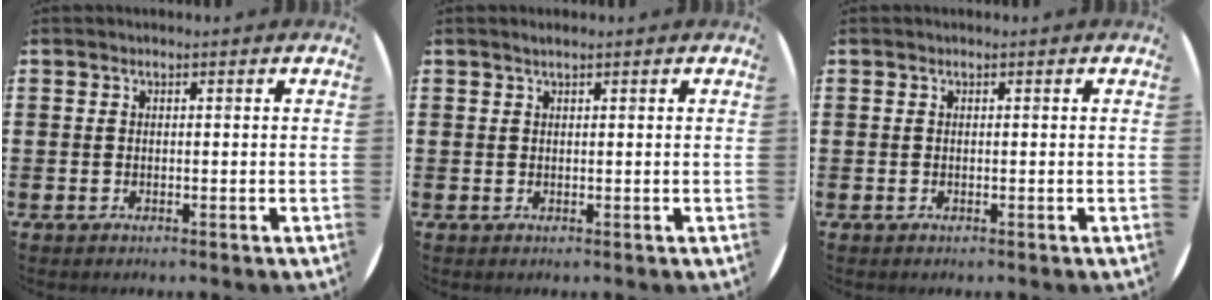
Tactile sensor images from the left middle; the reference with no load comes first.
{"total": 0.8, "force": [0.6, 0.0, 0.5], "torque": [-0.010, 0.001, 0.011]}
{"total": 0.0}